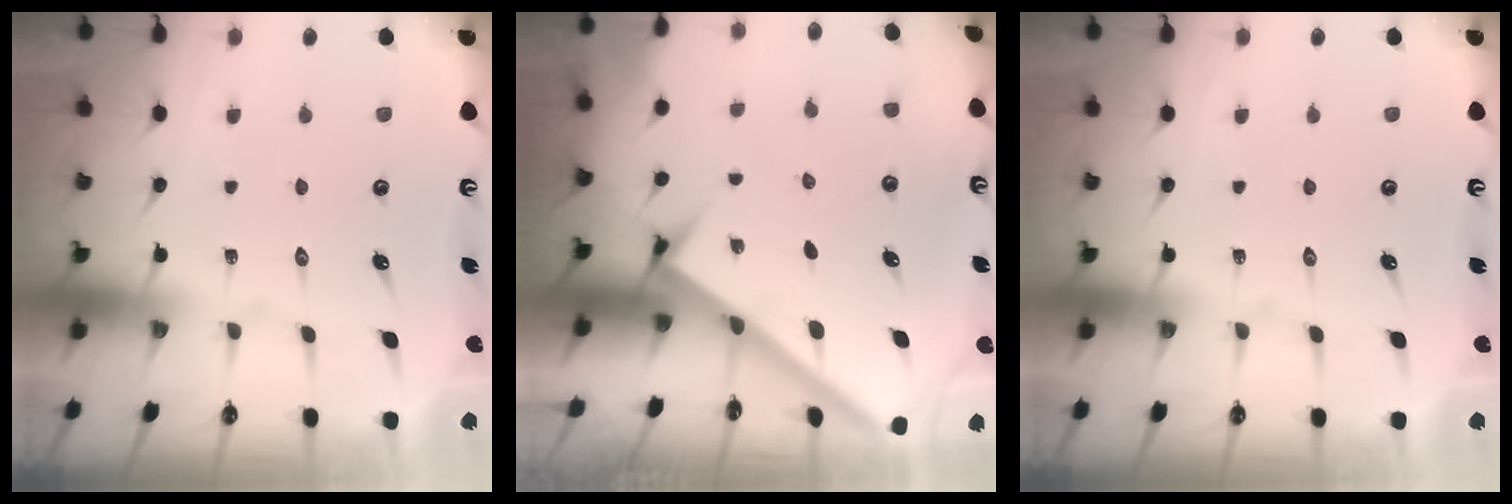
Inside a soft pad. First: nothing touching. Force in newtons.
{"total": 2.4, "press": 2.4, "slide": 0.3}
{"total": 0.0}